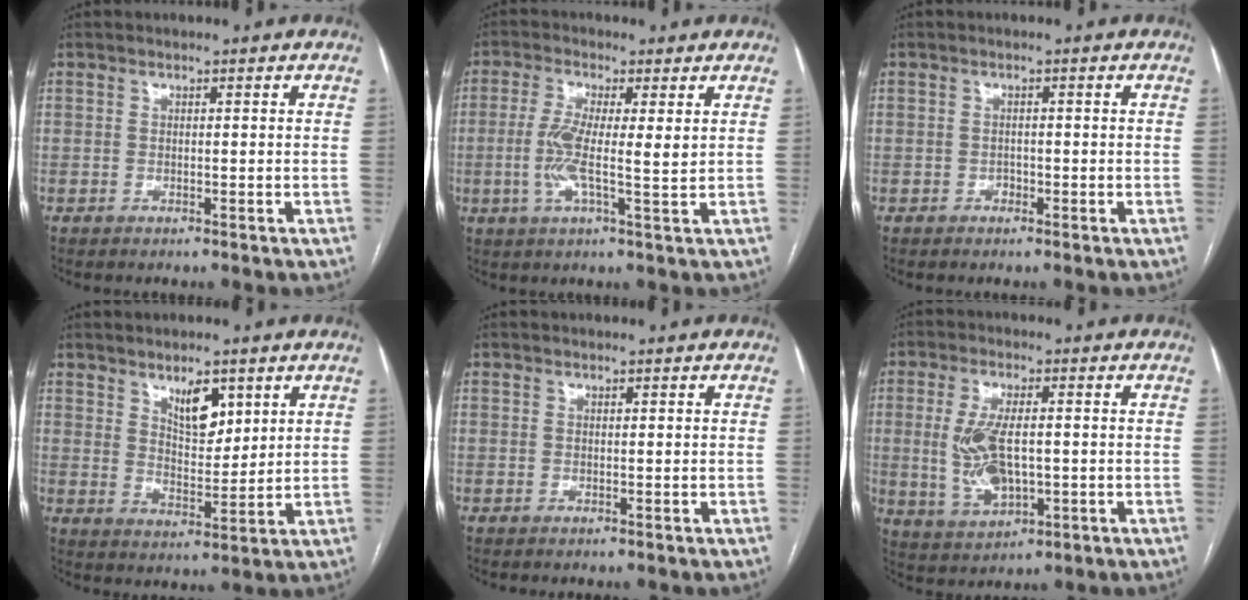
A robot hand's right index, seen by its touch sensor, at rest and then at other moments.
{"total": 6.8, "force": [0.3, 0.8, 6.8], "torque": [-0.143, -0.003, 0.001]}
{"total": 1.0, "force": [-0.6, 0.7, 0.2], "torque": [0.000, 0.003, -0.012]}
{"total": 6.1, "force": [3.5, 2.7, 4.2], "torque": [-0.071, -0.006, 0.065]}
{"total": 0.0}
{"total": 8.7, "force": [-0.3, 3.6, 7.9], "torque": [-0.170, -0.001, 0.004]}